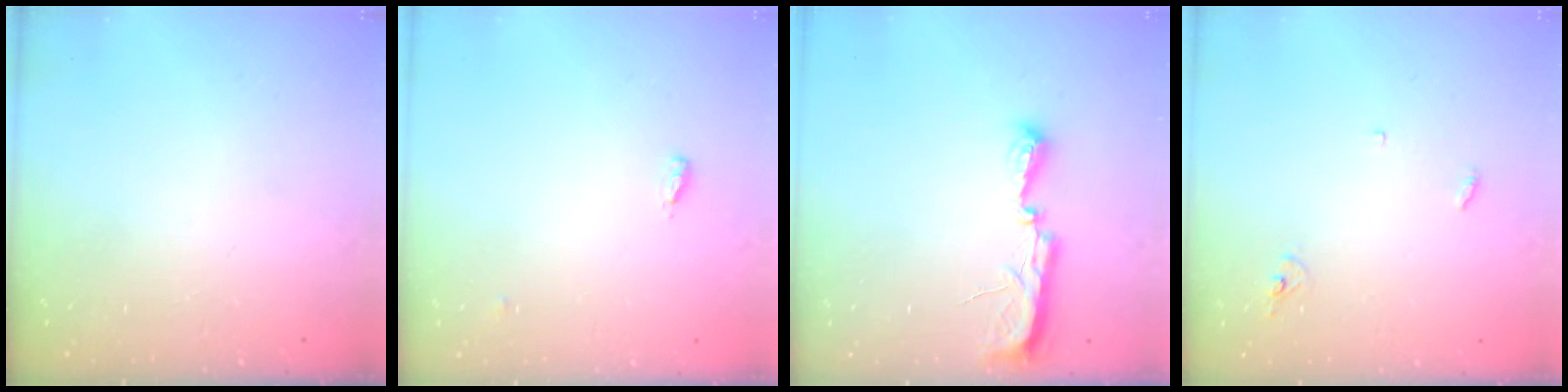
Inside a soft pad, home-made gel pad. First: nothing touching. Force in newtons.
{"total": 3.4, "press": 3.2, "slide": 1.2}
{"total": 7.7, "press": 7.7, "slide": 0.7}
{"total": 2.9, "press": 2.9, "slide": 0.2}